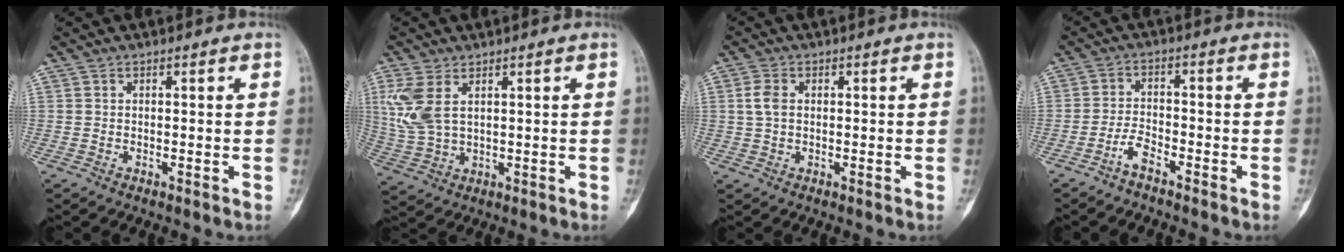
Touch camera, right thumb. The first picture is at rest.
{"total": 8.2, "force": [2.9, 4.3, 6.3], "torque": [-0.155, 0.000, 0.071]}
{"total": 3.5, "force": [0.6, 2.2, 2.6], "torque": [-0.056, 0.004, 0.010]}
{"total": 3.4, "force": [-2.6, 1.1, 1.8], "torque": [-0.038, 0.021, -0.054]}